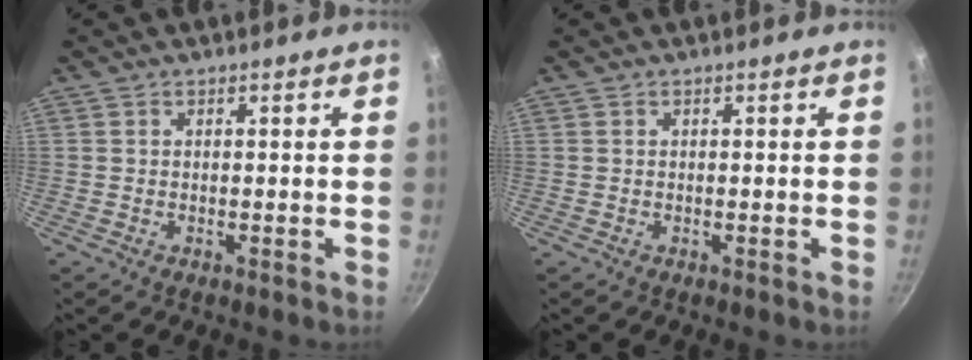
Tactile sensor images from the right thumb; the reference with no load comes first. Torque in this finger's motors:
{"motor_torque": [0.00, 0.00, 0.04, -0.04, 0.00]}